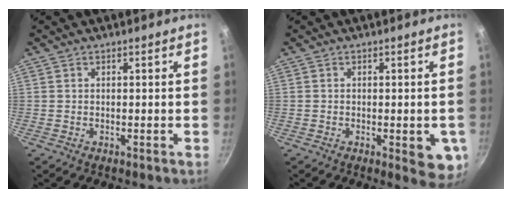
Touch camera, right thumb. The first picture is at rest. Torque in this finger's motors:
{"motor_torque": [0.54, 0.87, -0.16, 0.00, 0.09]}